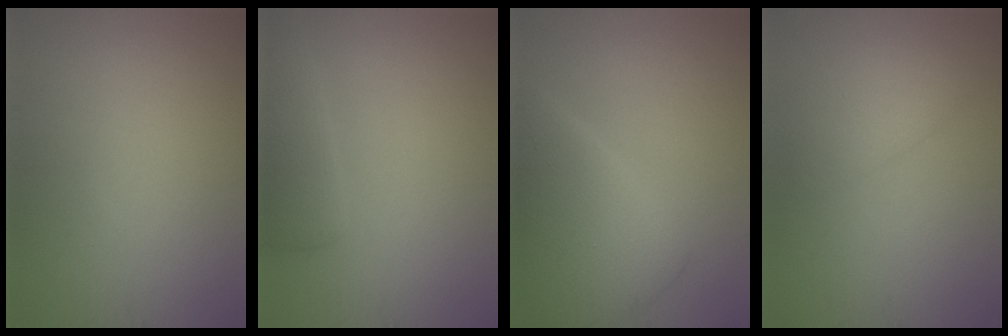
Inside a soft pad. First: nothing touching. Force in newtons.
{"total": 2.6, "press": 2.6, "slide": 0.2}
{"total": 6.8, "press": 6.8, "slide": 0.2}
{"total": 2.0, "press": 2.0, "slide": 0.2}